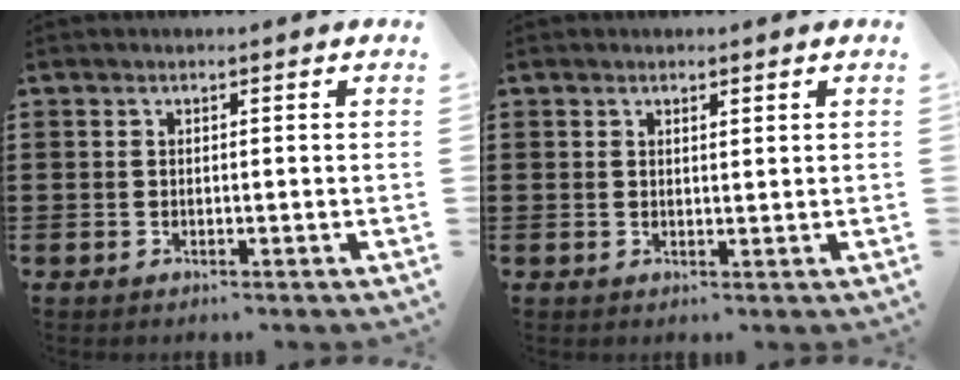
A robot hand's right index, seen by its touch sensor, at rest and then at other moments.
{"total": 0.8, "force": [0.7, 0.3, 0.4], "torque": [-0.008, 0.001, 0.013]}